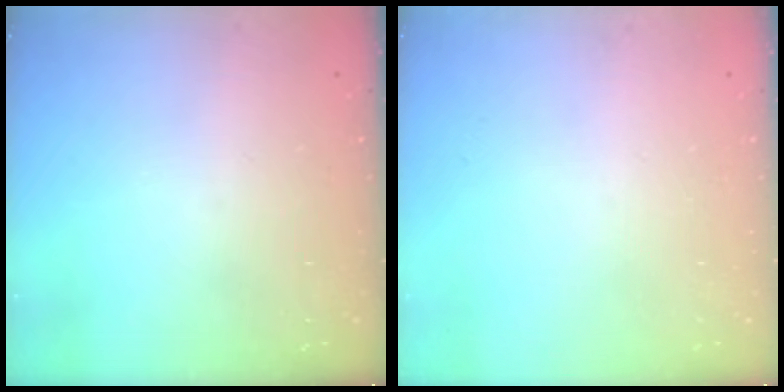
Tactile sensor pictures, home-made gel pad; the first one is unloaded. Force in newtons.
{"total": 0.0}